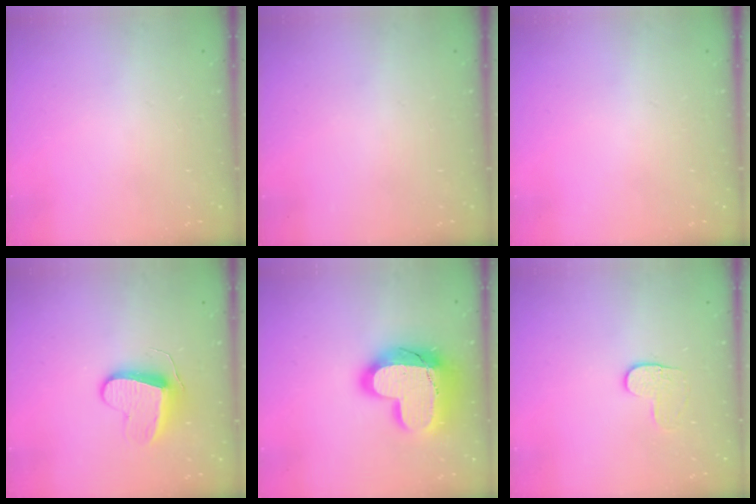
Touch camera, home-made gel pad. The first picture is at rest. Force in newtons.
{"total": 0.0}
{"total": 0.0}
{"total": 9.3, "press": 9.3, "slide": 0.1}
{"total": 20.9, "press": 20.9, "slide": 1.8}
{"total": 4.0, "press": 4.0, "slide": 0.4}